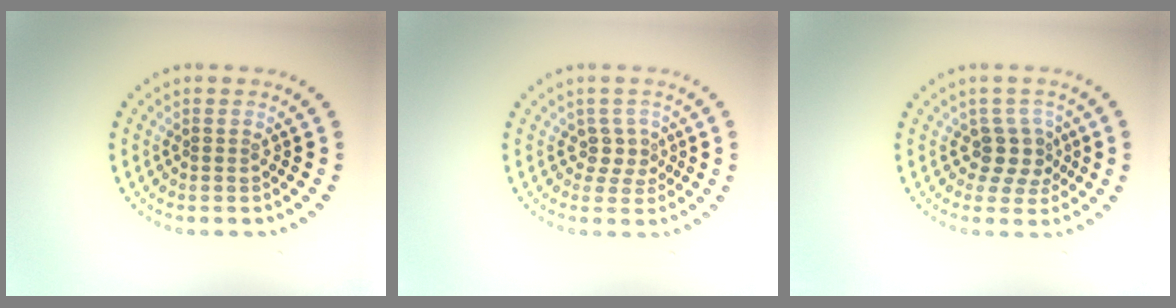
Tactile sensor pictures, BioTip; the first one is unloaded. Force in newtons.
{"total": 2.0, "press": 1.5, "slide": 1.3}
{"total": 2.5, "press": 2.0, "slide": 1.6}